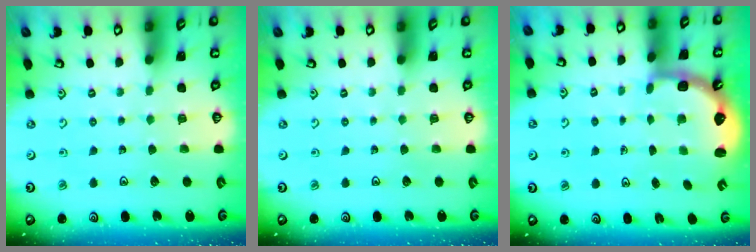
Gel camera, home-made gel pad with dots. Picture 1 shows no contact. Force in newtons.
{"total": 0.0}
{"total": 2.8, "press": 2.0, "slide": 2.0}